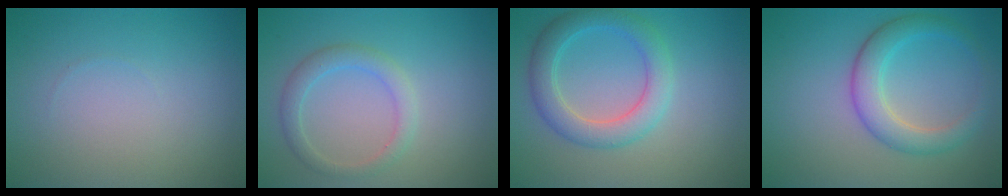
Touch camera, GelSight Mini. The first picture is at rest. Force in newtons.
{"total": 2.2, "press": 2.2, "slide": 0.1}
{"total": 4.2, "press": 4.2, "slide": 0.1}
{"total": 3.9, "press": 3.9, "slide": 0.3}